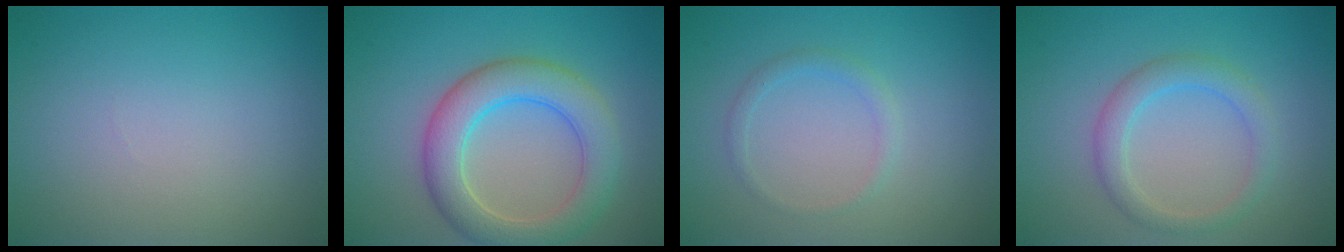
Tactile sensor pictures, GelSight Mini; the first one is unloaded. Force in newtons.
{"total": 5.9, "press": 5.9, "slide": 0.2}
{"total": 1.2, "press": 1.2, "slide": 0.0}
{"total": 2.7, "press": 2.7, "slide": 0.1}